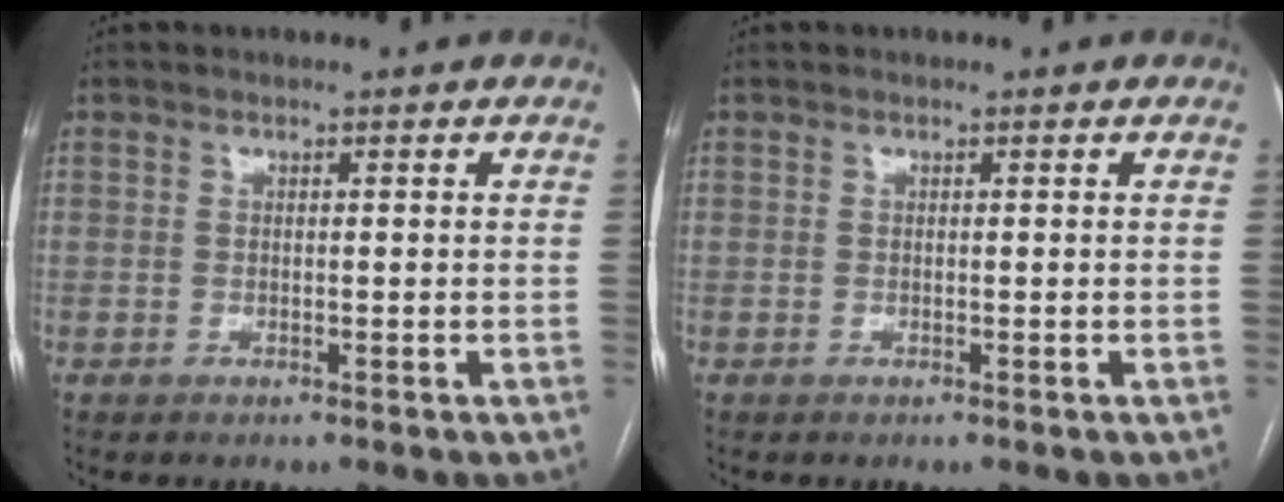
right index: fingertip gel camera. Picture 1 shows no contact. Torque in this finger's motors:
{"motor_torque": [0.00, 0.00, 0.00, 0.00]}